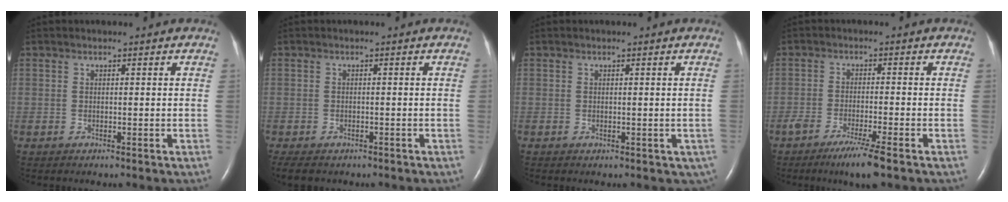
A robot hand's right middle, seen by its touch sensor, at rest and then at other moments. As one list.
[{"total": 5.1, "force": [-4.0, 2.3, 2.1], "torque": [-0.034, -0.009, -0.054]}, {"total": 1.4, "force": [-0.3, 1.1, 0.9], "torque": [-0.004, 0.000, 0.003]}, {"total": 5.7, "force": [-3.8, -0.2, 4.3], "torque": [-0.077, -0.015, -0.068]}]